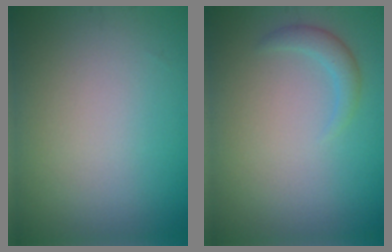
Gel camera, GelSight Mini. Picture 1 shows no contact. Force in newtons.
{"total": 1.5, "press": 1.5, "slide": 0.1}